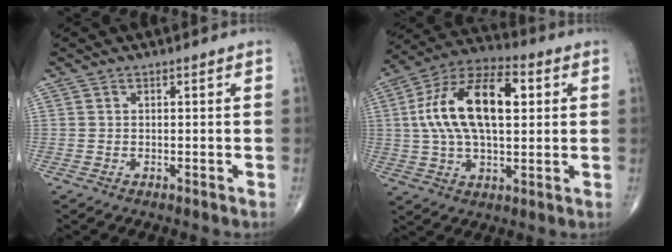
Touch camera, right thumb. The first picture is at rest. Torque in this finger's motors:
{"motor_torque": [-0.29, 1.47, 1.97, 0.34, 0.19]}